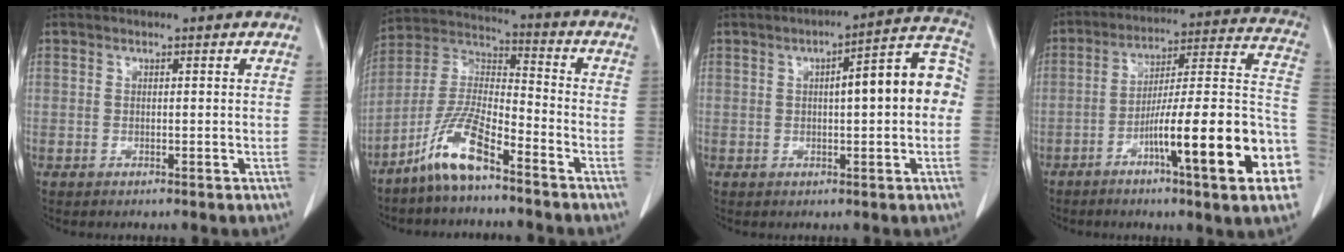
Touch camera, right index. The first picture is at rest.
{"total": 10.4, "force": [-7.1, 1.7, 7.3], "torque": [-0.160, -0.002, -0.146]}
{"total": 10.5, "force": [0.5, 2.1, 10.2], "torque": [-0.132, 0.038, 0.004]}
{"total": 22.5, "force": [-8.6, 1.4, 20.7], "torque": [-0.231, 0.010, -0.129]}